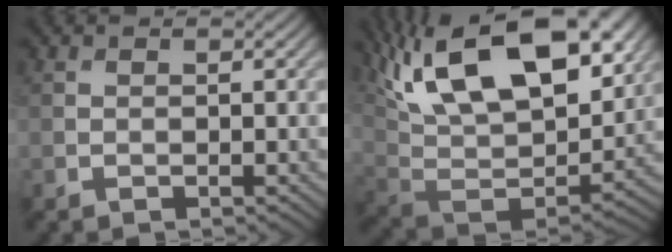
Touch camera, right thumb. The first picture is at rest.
{"total": 21.4, "force": [10.1, 10.6, 15.6], "torque": [-0.293, 0.045, 0.178]}